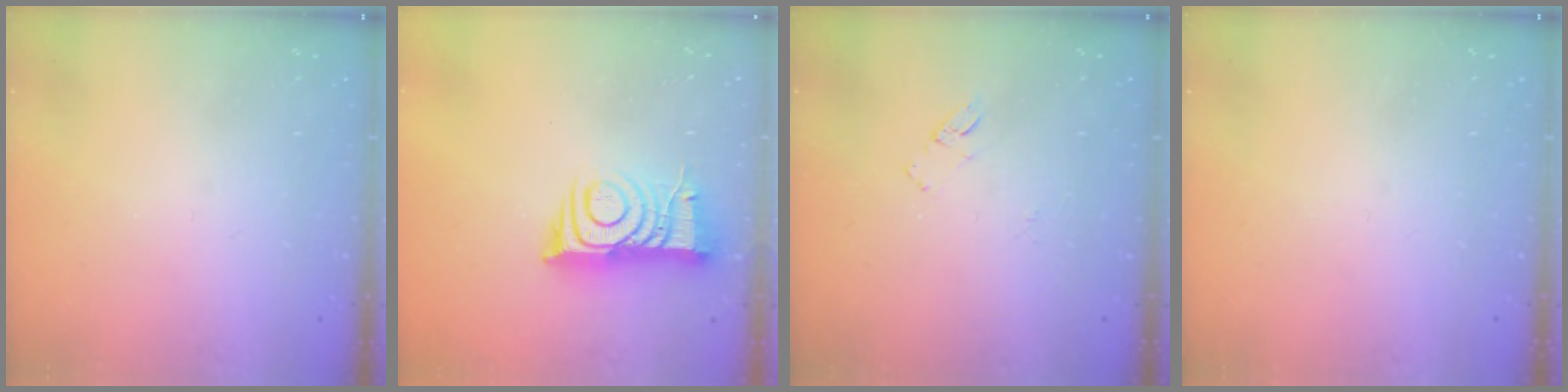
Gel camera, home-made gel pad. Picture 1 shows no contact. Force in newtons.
{"total": 9.9, "press": 9.9, "slide": 1.0}
{"total": 6.2, "press": 6.2, "slide": 0.5}
{"total": 0.0}